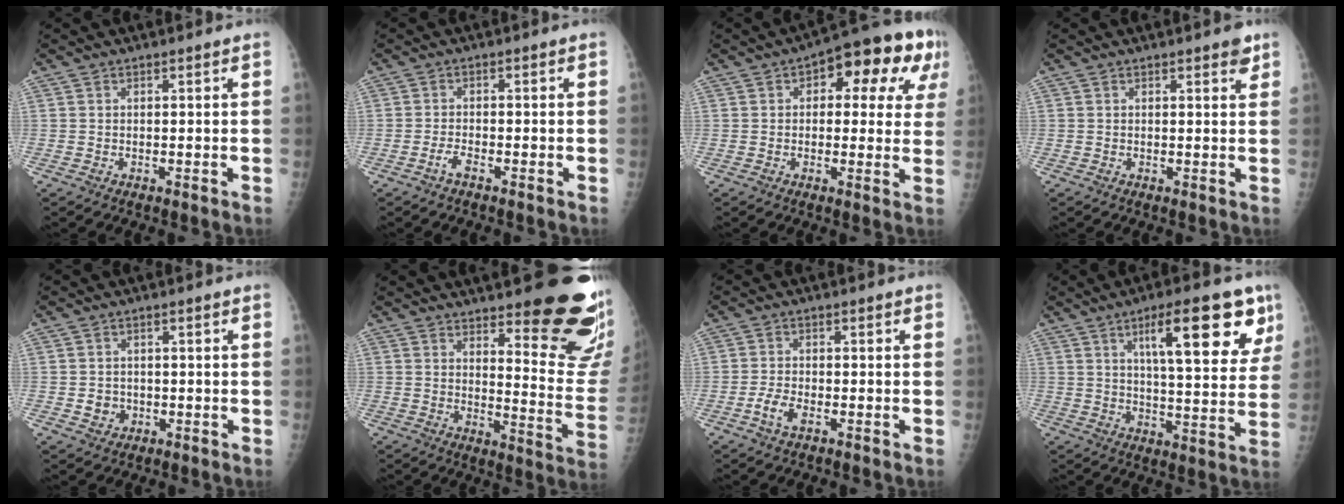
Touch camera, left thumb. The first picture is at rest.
{"total": 1.8, "force": [-1.5, 0.3, 1.0], "torque": [-0.027, 0.007, -0.031]}
{"total": 15.3, "force": [5.2, 7.4, 12.3], "torque": [-0.104, 0.020, 0.054]}
{"total": 2.1, "force": [1.4, 0.7, 1.4], "torque": [-0.009, -0.006, 0.014]}
{"total": 2.8, "force": [-0.8, 2.6, 0.8], "torque": [0.001, 0.004, -0.007]}
{"total": 19.4, "force": [12.6, 4.8, 14.0], "torque": [-0.144, -0.103, 0.163]}
{"total": 3.3, "force": [-1.8, 1.4, 2.3], "torque": [-0.052, 0.012, -0.037]}
{"total": 17.5, "force": [8.5, 5.1, 14.4], "torque": [-0.171, -0.031, 0.123]}